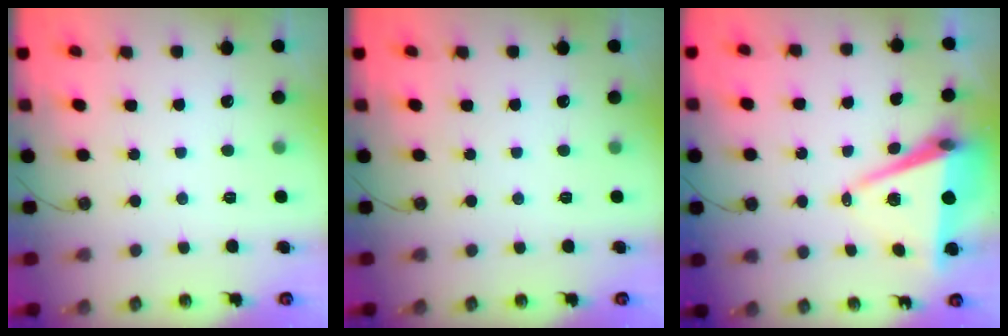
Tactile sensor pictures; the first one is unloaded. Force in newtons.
{"total": 0.0}
{"total": 9.3, "press": 8.4, "slide": 4.1}